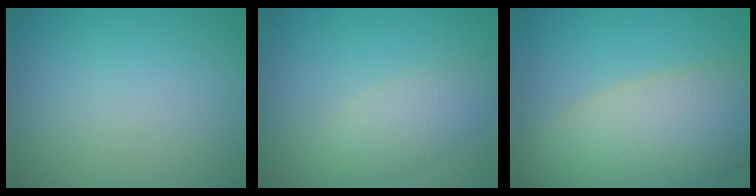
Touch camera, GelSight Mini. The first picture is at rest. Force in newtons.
{"total": 3.4, "press": 3.4, "slide": 0.0}
{"total": 9.9, "press": 9.9, "slide": 1.0}